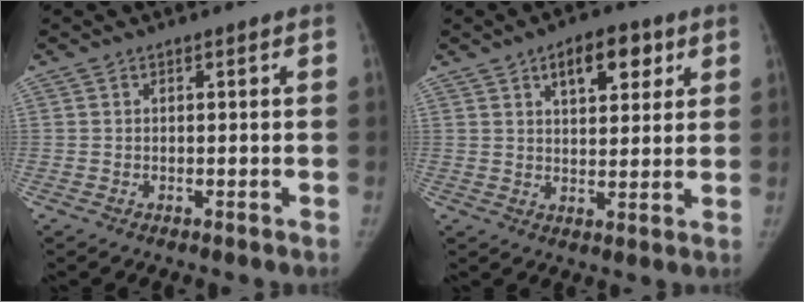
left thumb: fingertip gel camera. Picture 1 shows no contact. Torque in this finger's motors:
{"motor_torque": [0.07, 0.21, 0.26, 0.19, 0.02]}